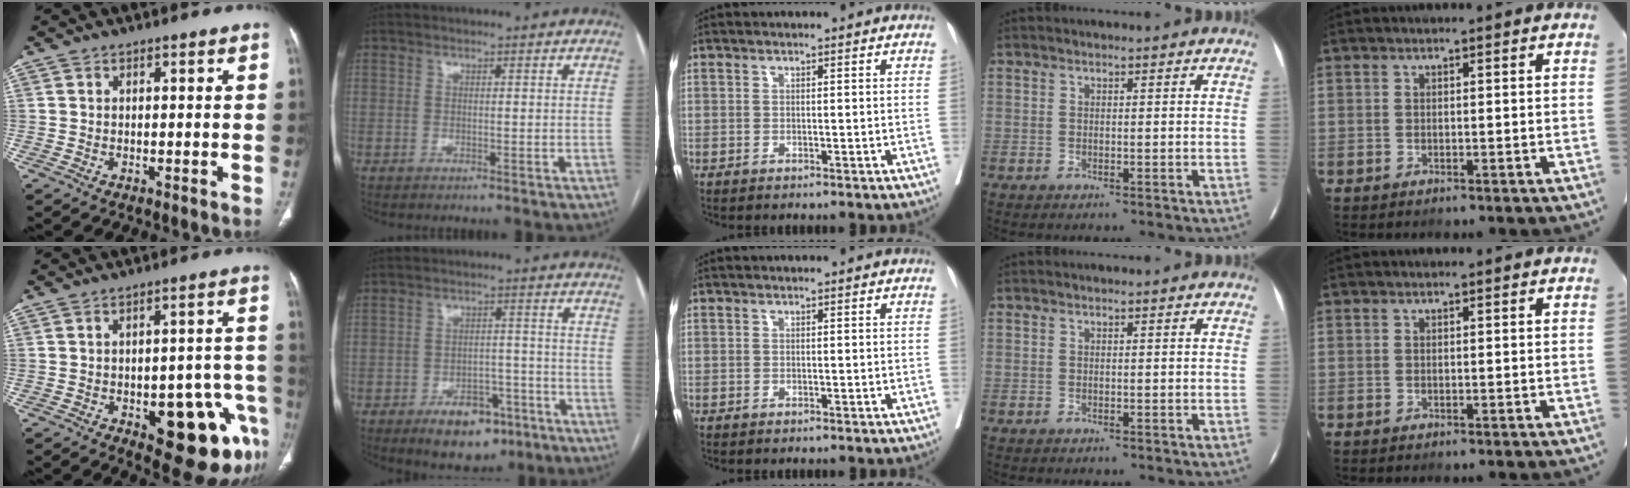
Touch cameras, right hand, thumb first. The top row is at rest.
{"thumb": {"total": 16.3, "force": [-6.5, 7.0, 13.2], "torque": [-0.115, 0.042, -0.065]}, "index": {"total": 8.9, "force": [-5.4, 4.9, 5.1], "torque": [-0.070, 0.008, -0.077]}}